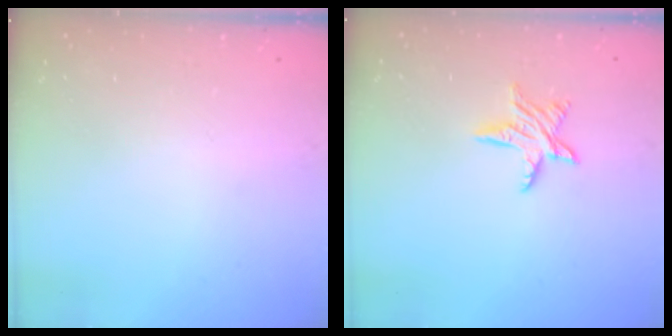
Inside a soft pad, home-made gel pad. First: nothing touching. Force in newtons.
{"total": 8.0, "press": 8.0, "slide": 0.5}